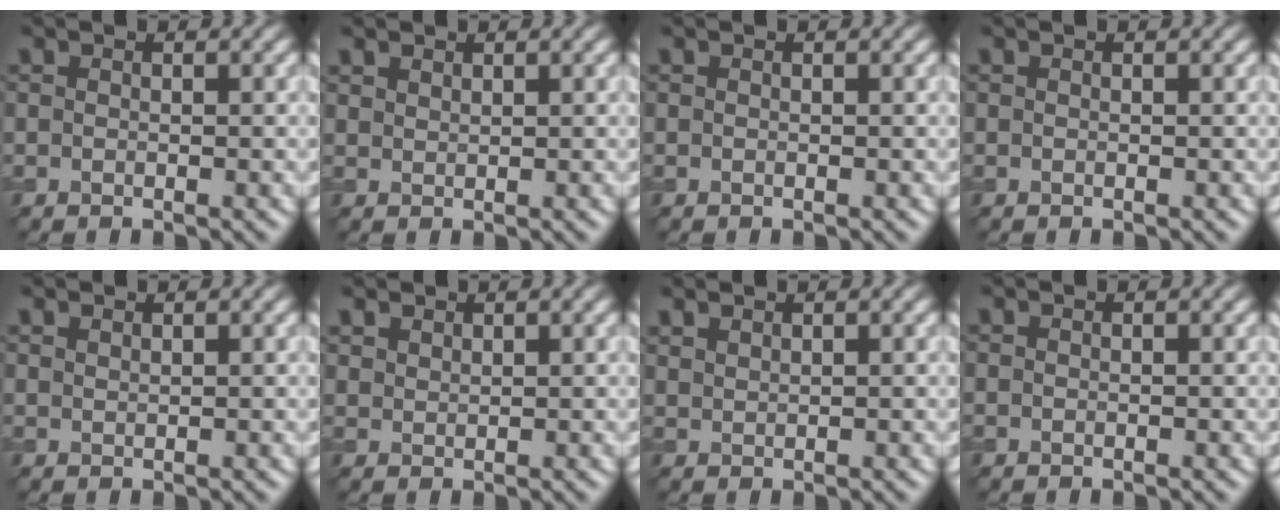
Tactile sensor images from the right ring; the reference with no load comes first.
{"total": 1.1, "force": [1.0, 0.4, 0.2], "torque": [-0.008, 0.000, 0.023]}
{"total": 0.0}
{"total": 0.0}
{"total": 0.7, "force": [0.7, 0.2, 0.1], "torque": [-0.003, 0.000, 0.016]}
{"total": 1.5, "force": [1.3, 0.8, 0.3], "torque": [-0.011, 0.001, 0.034]}
{"total": 1.2, "force": [1.1, 0.3, 0.3], "torque": [-0.009, 0.001, 0.026]}
{"total": 0.0}